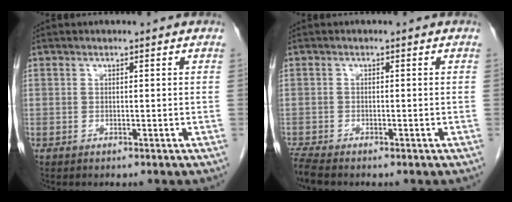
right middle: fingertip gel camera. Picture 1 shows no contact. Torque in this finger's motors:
{"motor_torque": [0.39, -0.26, -0.01, 0.02]}